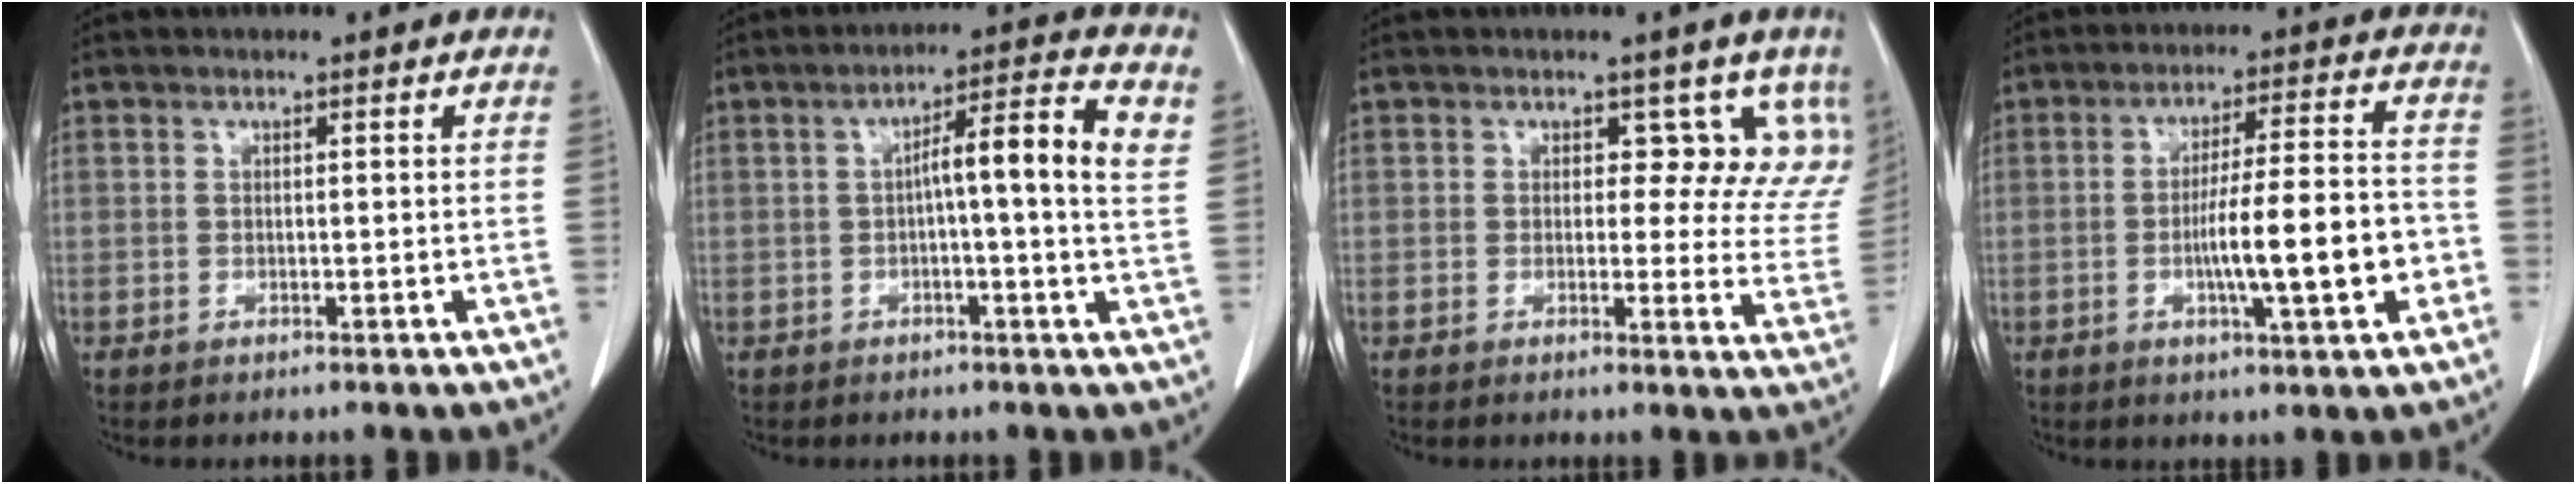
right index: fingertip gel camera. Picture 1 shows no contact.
{"total": 9.8, "force": [1.6, 0.8, 9.6], "torque": [-0.148, 0.024, 0.020]}
{"total": 9.4, "force": [5.0, 5.5, 5.6], "torque": [-0.047, 0.007, 0.048]}
{"total": 12.6, "force": [-3.2, 1.7, 12.1], "torque": [-0.197, 0.013, -0.046]}